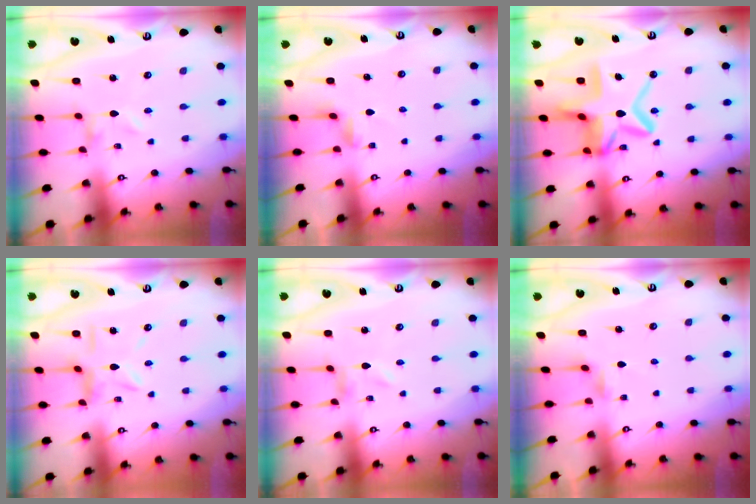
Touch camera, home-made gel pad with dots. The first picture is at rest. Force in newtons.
{"total": 2.4, "press": 2.4, "slide": 0.4}
{"total": 15.8, "press": 15.7, "slide": 1.6}
{"total": 9.0, "press": 9.0, "slide": 0.8}
{"total": 0.0}
{"total": 2.4, "press": 2.3, "slide": 0.5}